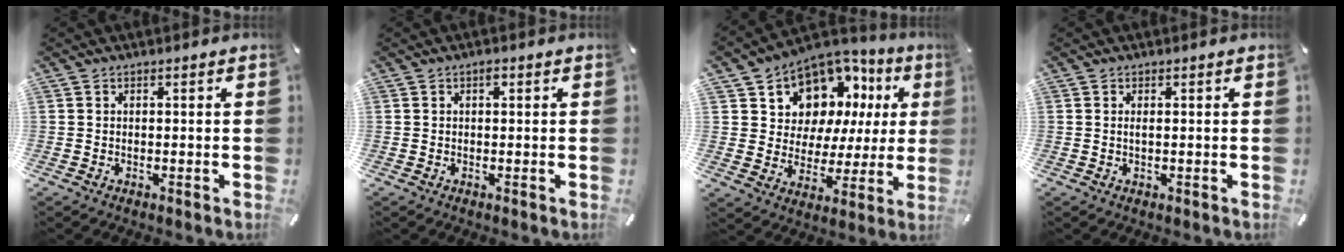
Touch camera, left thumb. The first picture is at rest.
{"total": 1.1, "force": [0.3, 0.6, 0.8], "torque": [-0.009, 0.001, 0.003]}
{"total": 11.3, "force": [7.3, 8.3, 2.5], "torque": [-0.058, -0.068, 0.138]}
{"total": 1.0, "force": [0.2, 0.3, 0.9], "torque": [-0.018, 0.000, 0.003]}